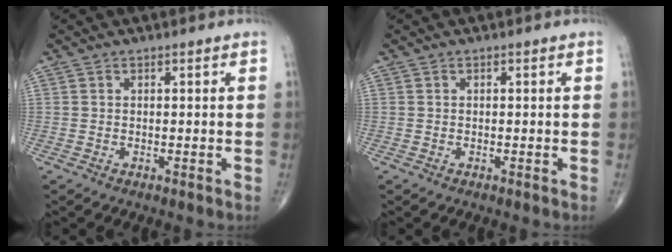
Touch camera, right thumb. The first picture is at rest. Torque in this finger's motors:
{"motor_torque": [-0.05, -0.26, -0.13, -0.03, -0.03]}